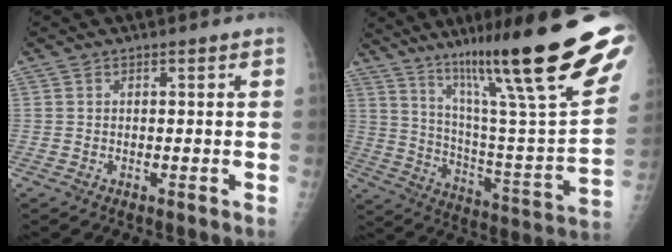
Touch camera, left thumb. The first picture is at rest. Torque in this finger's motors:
{"motor_torque": [2.85, 2.18, 1.70, -1.07, 0.24]}